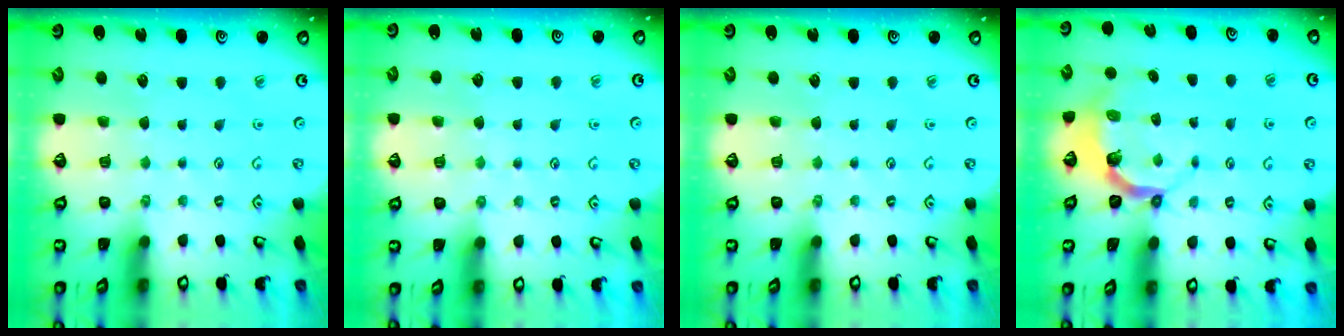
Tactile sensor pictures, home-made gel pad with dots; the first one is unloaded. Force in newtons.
{"total": 4.3, "press": 4.3, "slide": 0.6}
{"total": 0.0}
{"total": 4.4, "press": 3.2, "slide": 3.0}